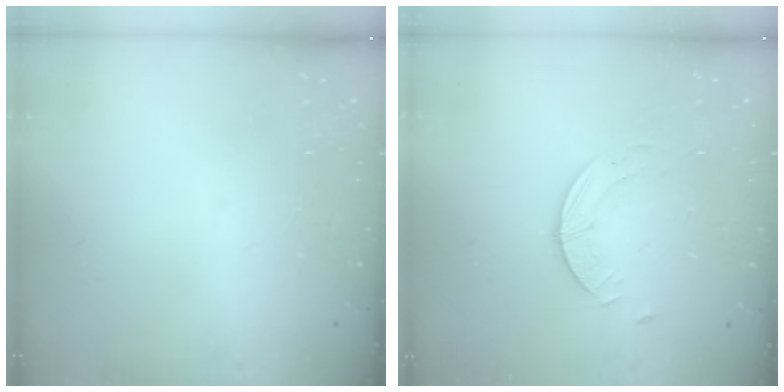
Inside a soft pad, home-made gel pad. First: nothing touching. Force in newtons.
{"total": 2.5, "press": 2.5, "slide": 0.3}